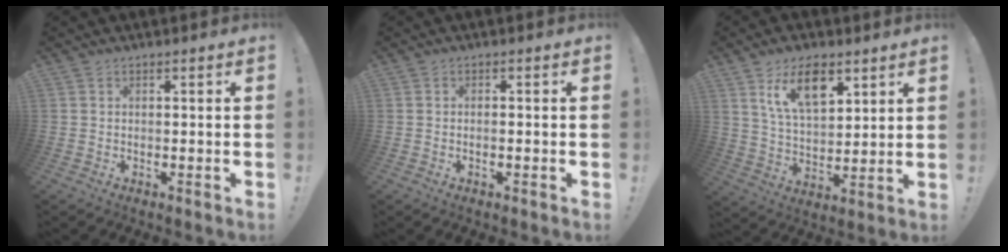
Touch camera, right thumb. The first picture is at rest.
{"total": 1.4, "force": [-1.0, 0.0, 0.9], "torque": [-0.022, 0.004, -0.017]}
{"total": 13.3, "force": [7.5, 7.2, 8.3], "torque": [-0.134, -0.028, 0.137]}